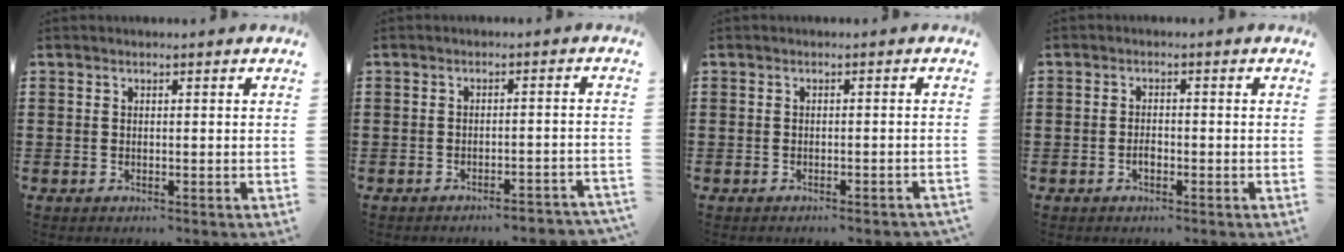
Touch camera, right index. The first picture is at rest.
{"total": 2.3, "force": [-2.2, -0.1, 0.7], "torque": [-0.017, -0.001, -0.046]}
{"total": 0.9, "force": [-0.8, 0.1, 0.4], "torque": [-0.010, -0.002, -0.016]}
{"total": 1.6, "force": [-0.7, 0.8, 1.2], "torque": [-0.024, 0.002, -0.014]}